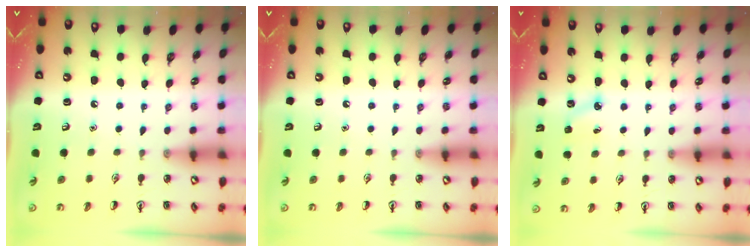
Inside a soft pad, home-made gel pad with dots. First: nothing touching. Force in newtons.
{"total": 0.0}
{"total": 3.7, "press": 3.5, "slide": 1.1}